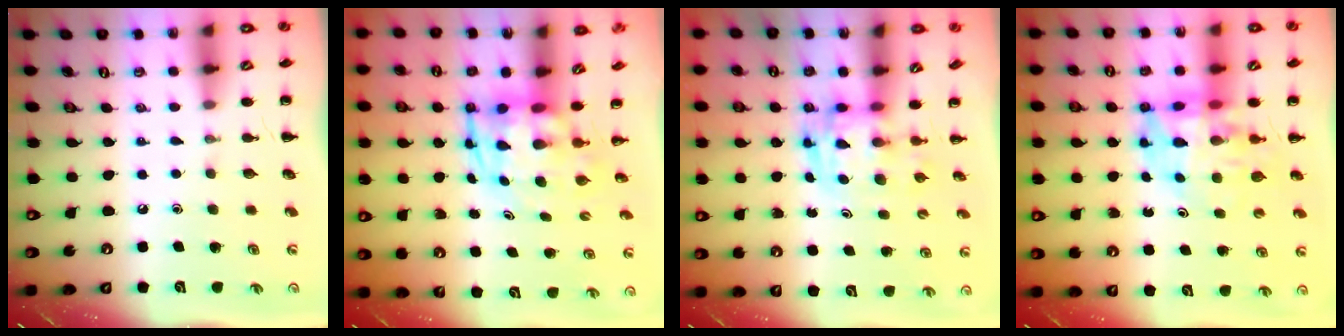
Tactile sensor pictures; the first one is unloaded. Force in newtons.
{"total": 4.7, "press": 4.3, "slide": 1.8}
{"total": 3.0, "press": 3.0, "slide": 0.5}
{"total": 12.4, "press": 11.8, "slide": 3.6}